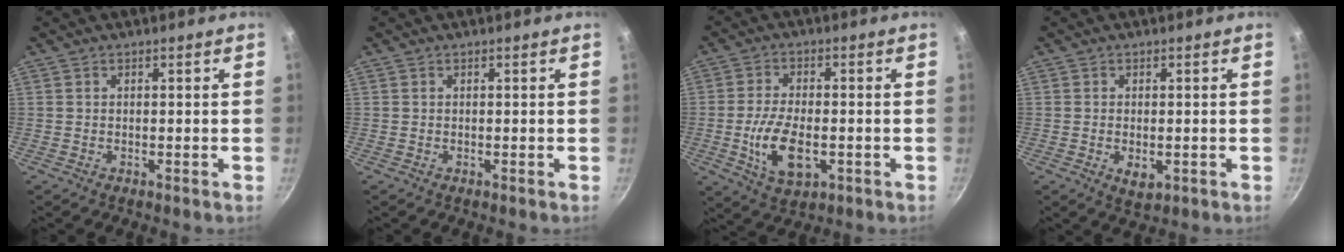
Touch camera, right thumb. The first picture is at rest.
{"total": 0.0}
{"total": 9.9, "force": [-2.2, 5.2, 8.1], "torque": [-0.148, 0.002, -0.033]}
{"total": 3.2, "force": [-0.8, 1.8, 2.5], "torque": [-0.039, -0.003, -0.007]}